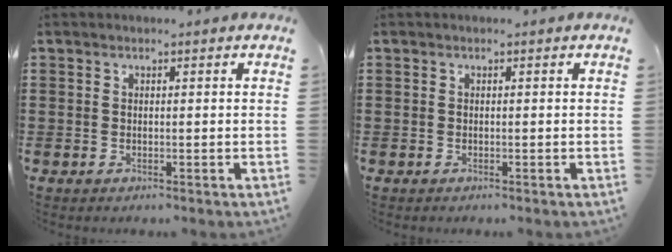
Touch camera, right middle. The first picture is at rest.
{"total": 0.0}